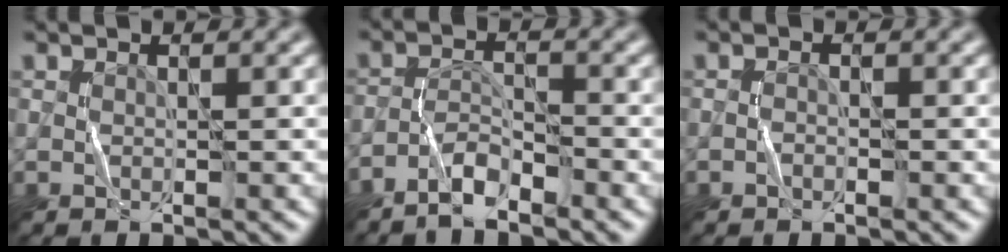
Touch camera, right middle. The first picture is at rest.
{"total": 2.7, "force": [-2.3, 0.5, 1.3], "torque": [-0.026, 0.006, -0.051]}
{"total": 0.5, "force": [-0.4, 0.2, 0.3], "torque": [-0.004, 0.001, -0.010]}